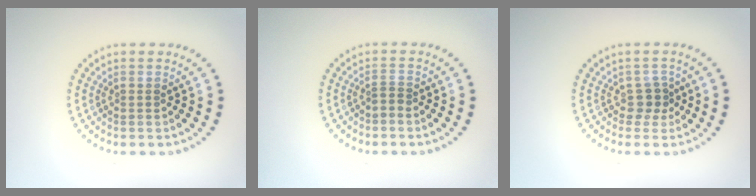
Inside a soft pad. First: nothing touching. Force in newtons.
{"total": 0.7, "press": 0.4, "slide": 0.5}
{"total": 1.7, "press": 1.2, "slide": 1.2}